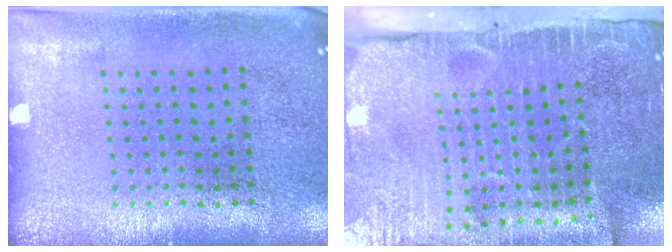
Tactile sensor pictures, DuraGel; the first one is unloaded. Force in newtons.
{"total": 4.5, "press": 3.9, "slide": 2.4}